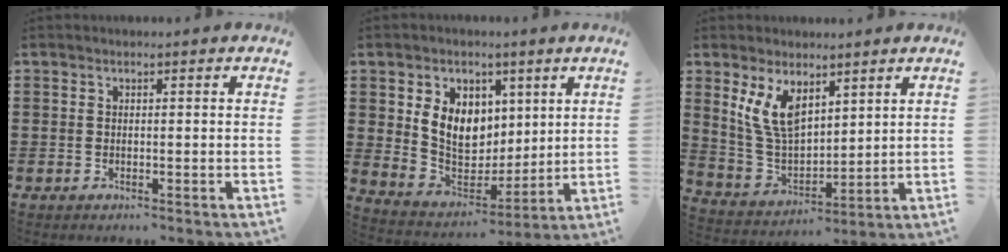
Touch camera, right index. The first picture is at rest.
{"total": 8.7, "force": [2.9, 7.1, 4.0], "torque": [-0.092, 0.002, 0.058]}
{"total": 8.6, "force": [4.7, 4.4, 5.6], "torque": [-0.148, -0.011, 0.085]}